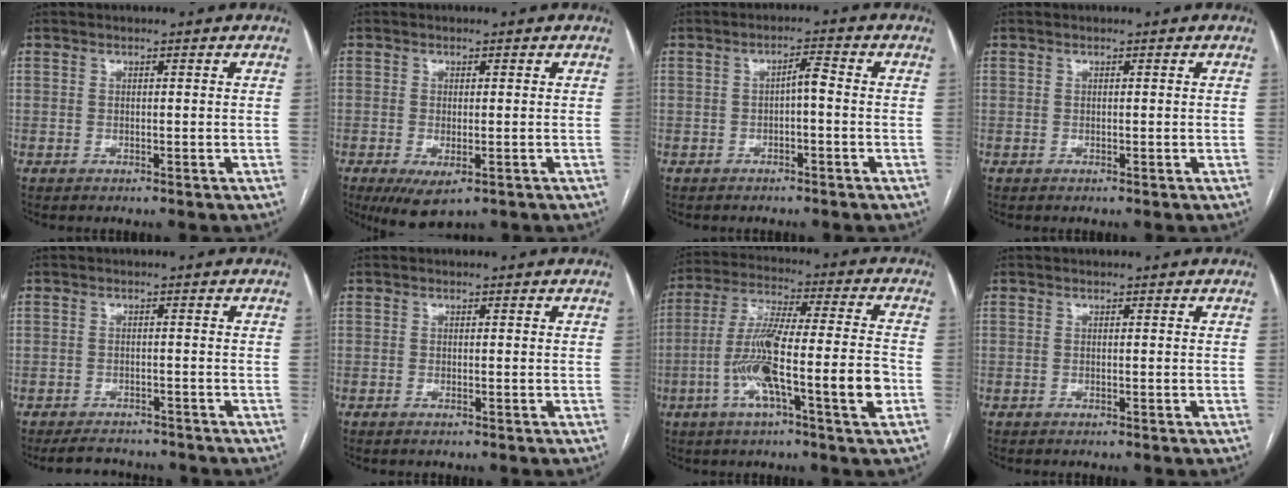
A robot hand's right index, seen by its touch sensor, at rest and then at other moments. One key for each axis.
{"total": 5.7, "fx": -2.9, "fy": 2.2, "fz": 4.4, "tx": -0.073, "ty": -0.016, "tz": -0.039}
{"total": 2.5, "fx": -0.5, "fy": 0.5, "fz": 2.4, "tx": -0.039, "ty": 0.009, "tz": -0.007}
{"total": 0.0}
{"total": 5.7, "fx": -5.2, "fy": 2.1, "fz": 0.8, "tx": -0.008, "ty": -0.002, "tz": -0.074}
{"total": 0.5, "fx": -0.4, "fy": 0.0, "fz": 0.4, "tx": -0.008, "ty": -0.001, "tz": -0.007}
{"total": 15.4, "fx": -4.5, "fy": 0.8, "fz": 14.7, "tx": -0.270, "ty": 0.005, "tz": -0.083}
{"total": 0.0}